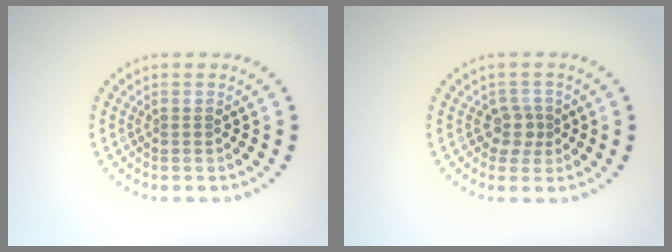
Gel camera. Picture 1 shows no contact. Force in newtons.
{"total": 1.8, "press": 1.5, "slide": 1.1}